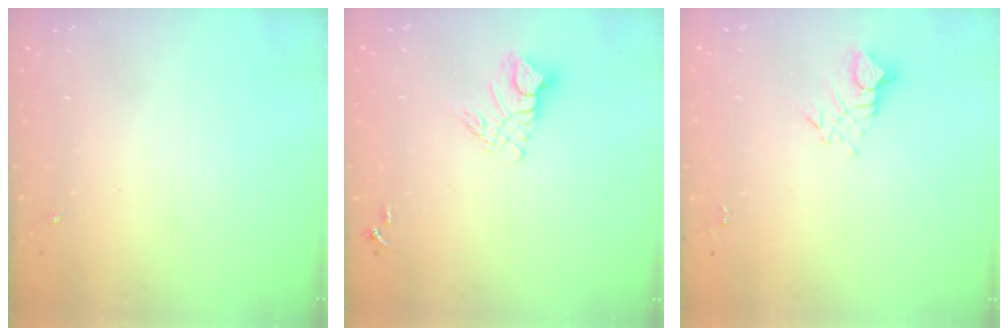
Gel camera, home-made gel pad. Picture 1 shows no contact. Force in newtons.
{"total": 9.3, "press": 9.3, "slide": 0.9}
{"total": 3.7, "press": 3.7, "slide": 0.2}